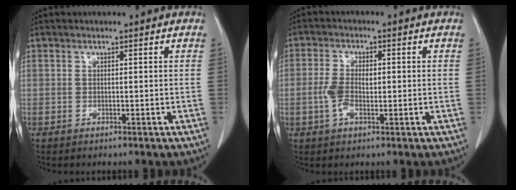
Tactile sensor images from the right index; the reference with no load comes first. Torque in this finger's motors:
{"motor_torque": [0.18, -0.01, 0.18, 0.08]}